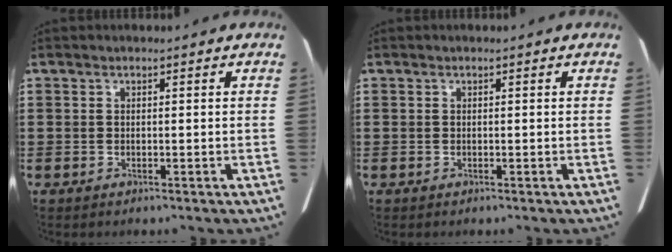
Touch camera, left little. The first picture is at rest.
{"total": 0.0}